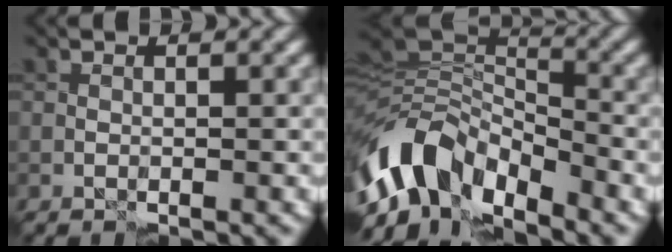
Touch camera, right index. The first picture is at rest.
{"total": 8.8, "force": [-4.9, 5.0, 5.3], "torque": [-0.089, -0.004, -0.095]}